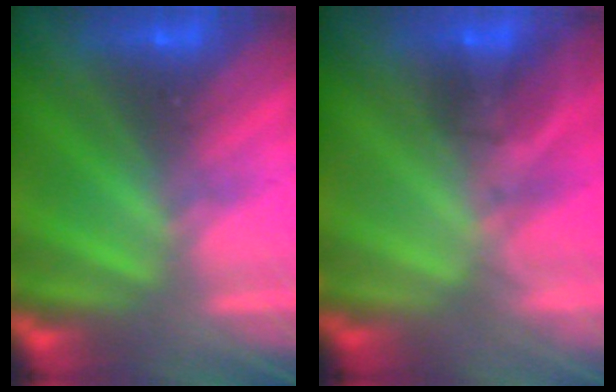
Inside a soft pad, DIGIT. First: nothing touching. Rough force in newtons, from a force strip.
{"total": 1.7}